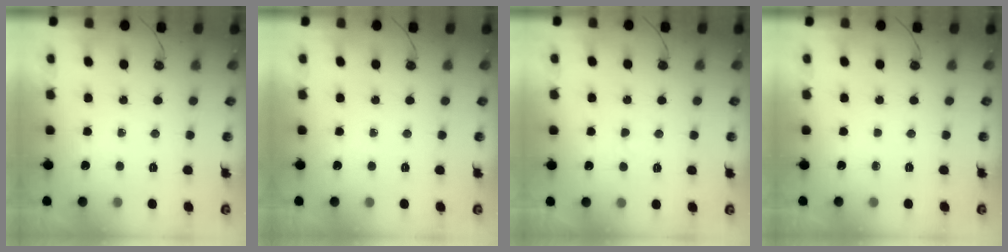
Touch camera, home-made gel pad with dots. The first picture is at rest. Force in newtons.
{"total": 0.0}
{"total": 2.3, "press": 2.3, "slide": 0.4}
{"total": 0.0}